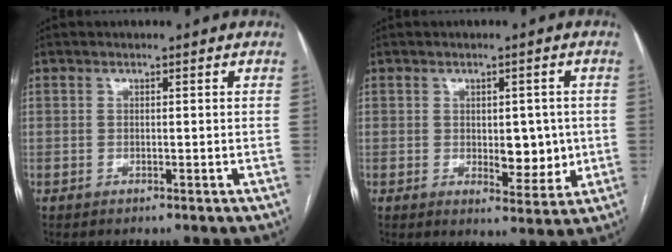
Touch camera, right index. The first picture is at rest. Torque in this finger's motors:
{"motor_torque": [-0.06, 0.16, 0.14, 0.01]}